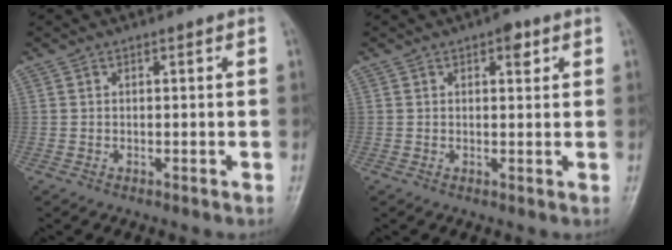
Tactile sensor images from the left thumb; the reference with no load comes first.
{"total": 2.8, "force": [1.4, 1.4, 2.0], "torque": [-0.017, -0.002, 0.016]}